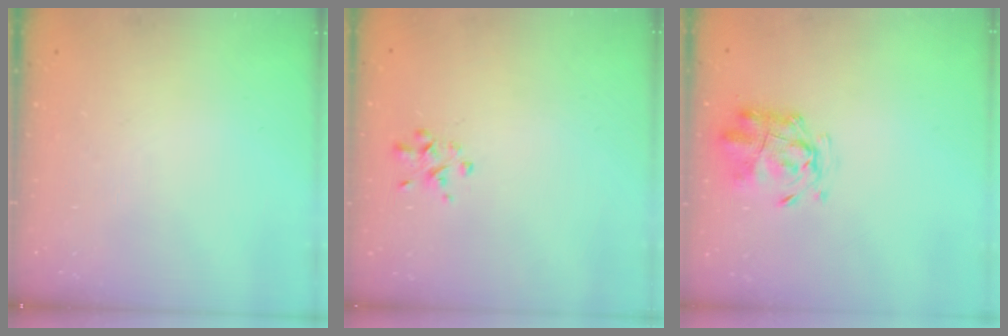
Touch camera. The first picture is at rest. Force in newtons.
{"total": 1.8, "press": 1.8, "slide": 0.5}
{"total": 2.3, "press": 2.2, "slide": 0.7}